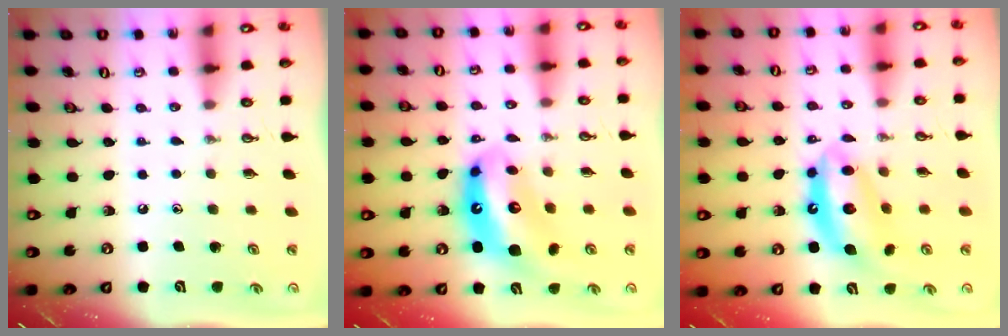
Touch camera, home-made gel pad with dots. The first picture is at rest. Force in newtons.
{"total": 13.5, "press": 13.4, "slide": 1.7}
{"total": 12.0, "press": 12.0, "slide": 0.9}